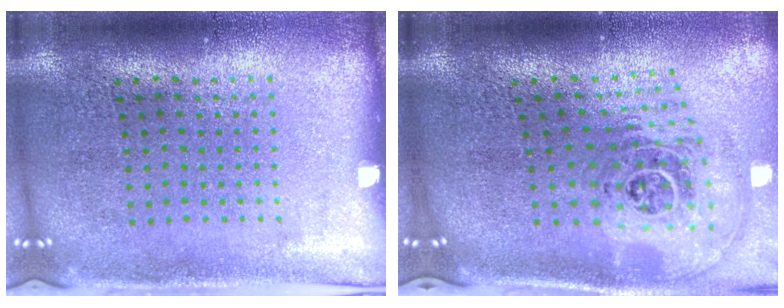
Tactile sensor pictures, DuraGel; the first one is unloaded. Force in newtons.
{"total": 2.1, "press": 1.6, "slide": 1.4}